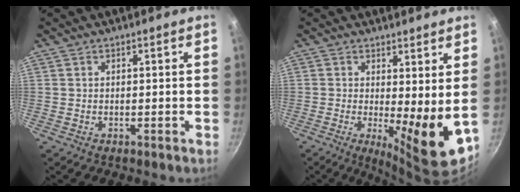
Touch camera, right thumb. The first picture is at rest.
{"total": 9.2, "force": [0.6, 2.5, 8.9], "torque": [-0.121, -0.028, 0.013]}